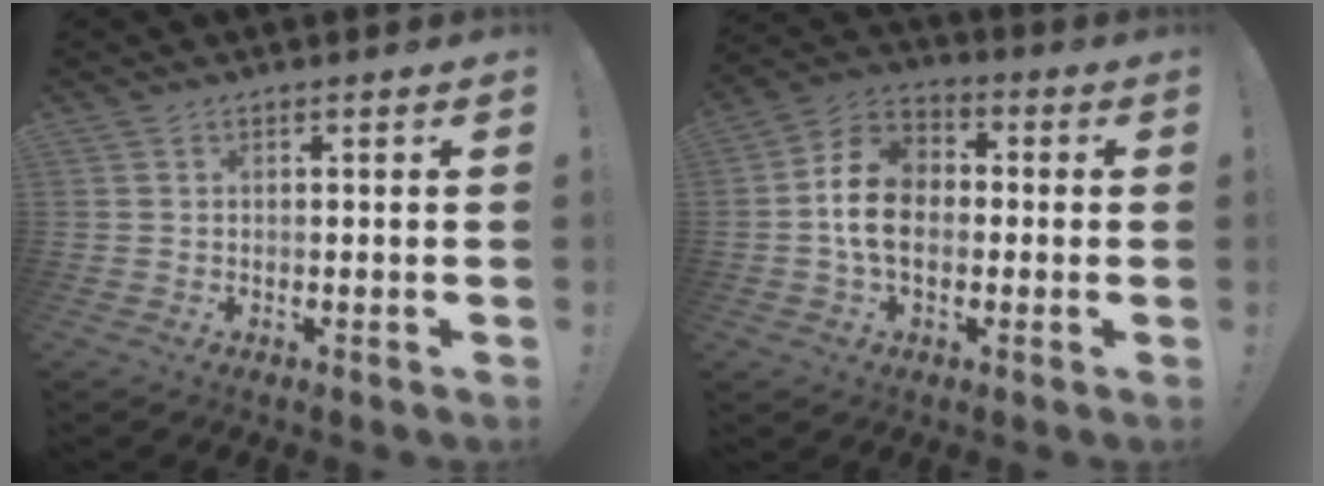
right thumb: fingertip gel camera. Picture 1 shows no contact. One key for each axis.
{"total": 13.3, "fx": -1.0, "fy": 9.6, "fz": 9.1, "tx": -0.151, "ty": 0.021, "tz": -0.018}